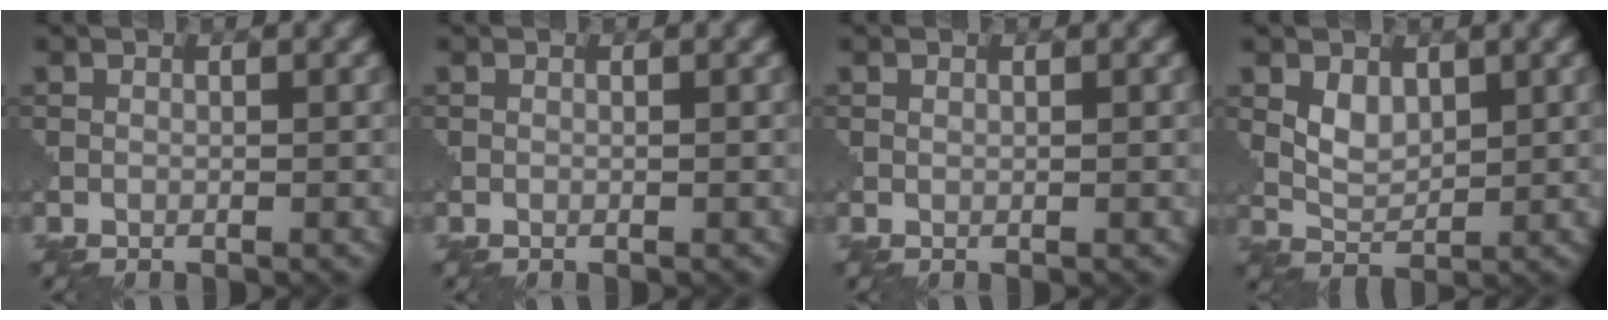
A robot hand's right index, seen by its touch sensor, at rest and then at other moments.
{"total": 0.0}
{"total": 0.0}
{"total": 2.6, "force": [1.0, 1.6, 1.8], "torque": [-0.038, -0.005, 0.024]}